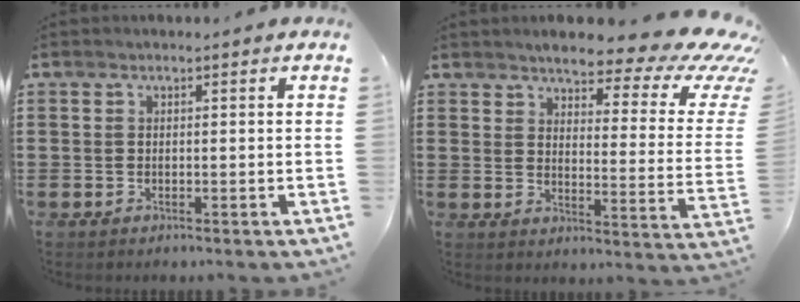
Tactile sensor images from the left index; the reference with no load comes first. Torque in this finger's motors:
{"motor_torque": [2.14, 0.00, 0.62, 0.03]}